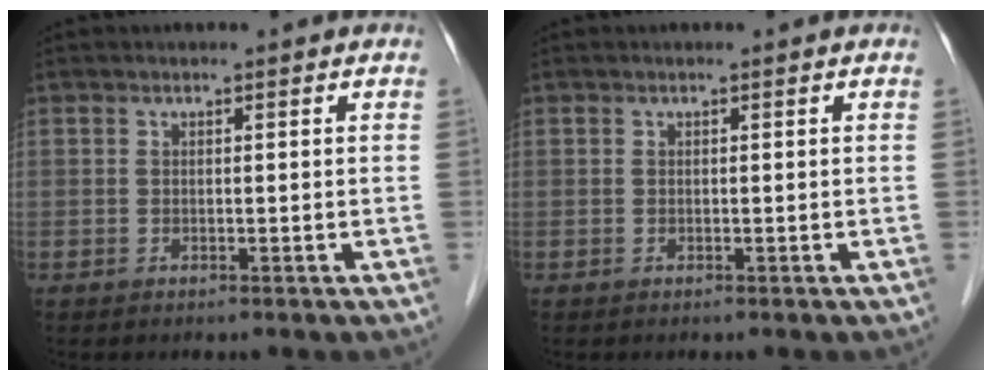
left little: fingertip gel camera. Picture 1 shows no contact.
{"total": 0.0}